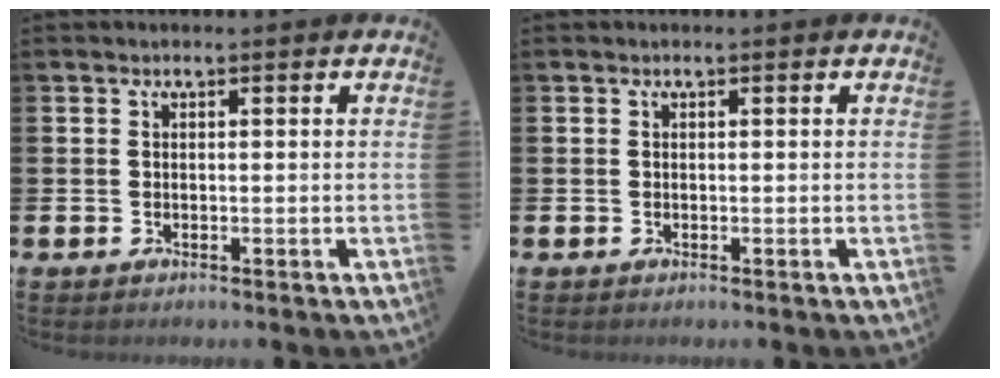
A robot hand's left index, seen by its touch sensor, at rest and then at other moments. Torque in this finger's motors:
{"motor_torque": [0.00, 0.00, 0.00, 0.01]}